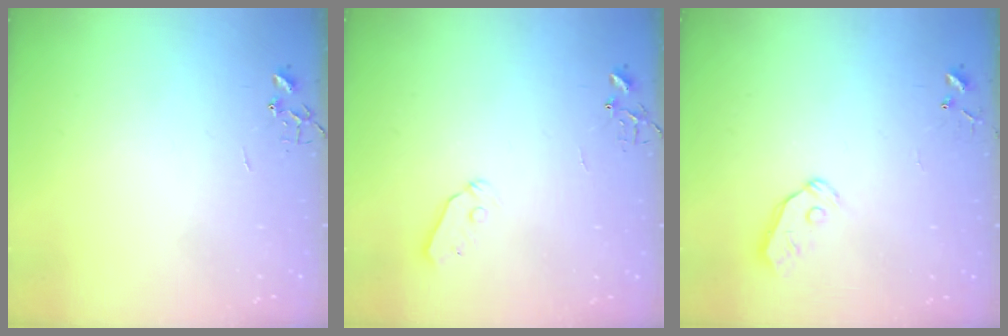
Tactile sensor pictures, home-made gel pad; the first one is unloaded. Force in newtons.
{"total": 5.3, "press": 5.2, "slide": 0.6}
{"total": 5.3, "press": 5.3, "slide": 0.4}